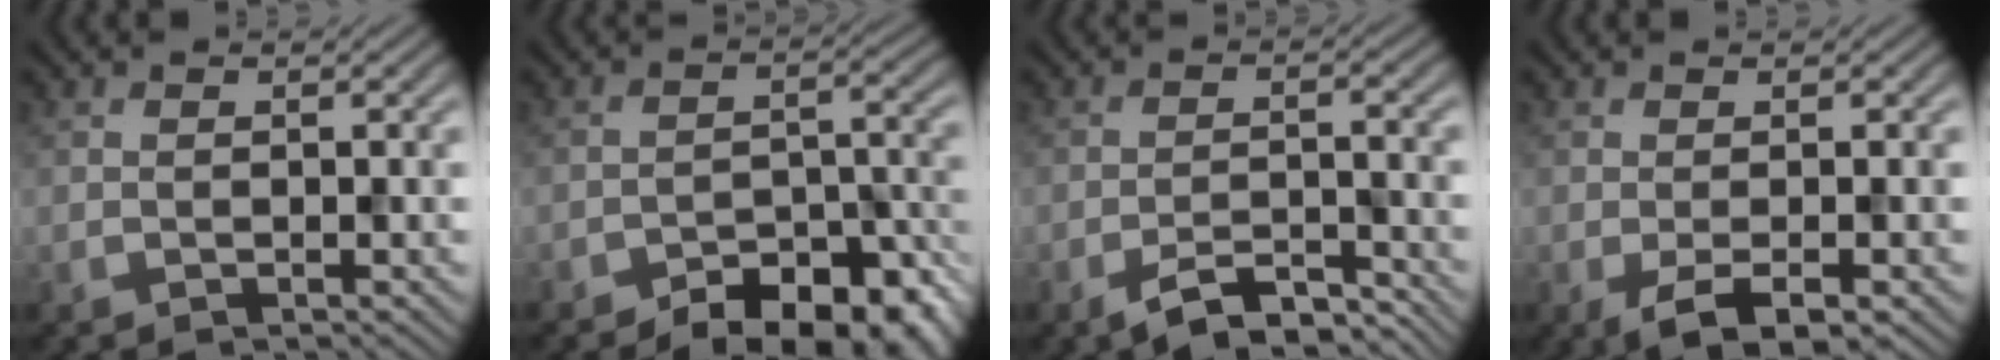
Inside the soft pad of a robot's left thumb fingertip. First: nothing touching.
{"total": 11.3, "force": [-8.8, 4.5, 5.5], "torque": [-0.070, -0.007, -0.120]}
{"total": 5.5, "force": [-4.5, 1.3, 3.0], "torque": [-0.053, -0.002, -0.078]}
{"total": 3.8, "force": [-1.7, 1.1, 3.2], "torque": [-0.062, -0.005, -0.031]}